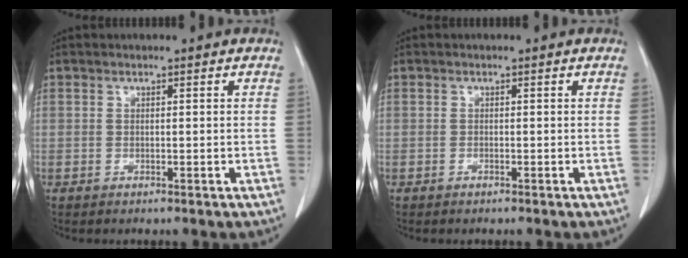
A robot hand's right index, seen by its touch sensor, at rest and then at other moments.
{"total": 0.0}